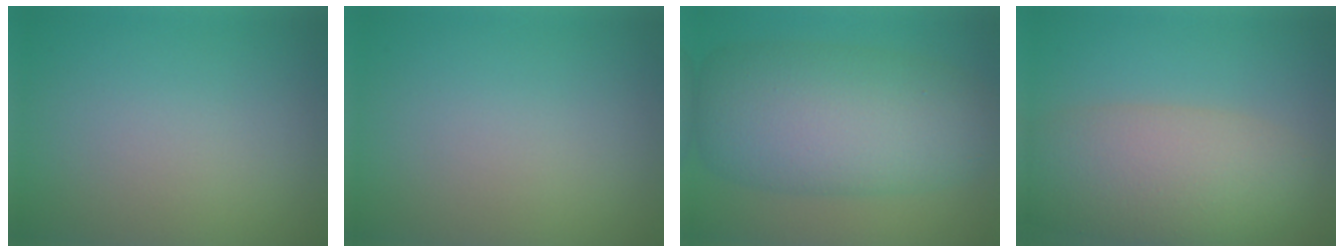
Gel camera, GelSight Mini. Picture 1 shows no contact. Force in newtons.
{"total": 0.0}
{"total": 10.8, "press": 10.8, "slide": 0.2}
{"total": 8.2, "press": 8.2, "slide": 0.3}